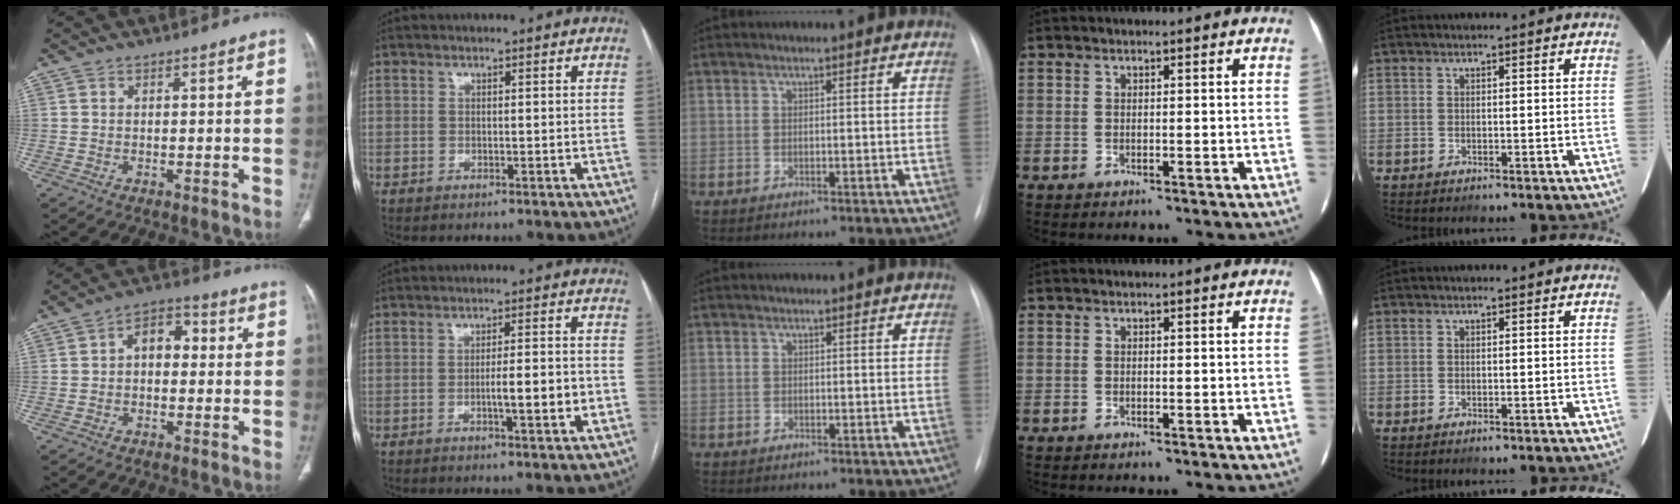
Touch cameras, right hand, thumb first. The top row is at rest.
{"thumb": {"total": 6.5, "force": [0.4, 4.5, 4.8], "torque": [-0.048, 0.026, -0.006]}, "index": {"total": 6.0, "force": [-1.5, 0.7, 5.7], "torque": [-0.090, 0.001, -0.019]}, "middle": {"total": 0.9, "force": [-0.6, 0.7, 0.1], "torque": [-0.008, 0.005, -0.011]}}